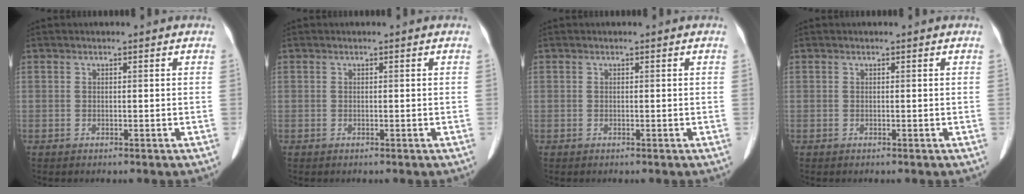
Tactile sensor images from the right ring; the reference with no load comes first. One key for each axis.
{"total": 0.0}
{"total": 0.0}
{"total": 0.0}